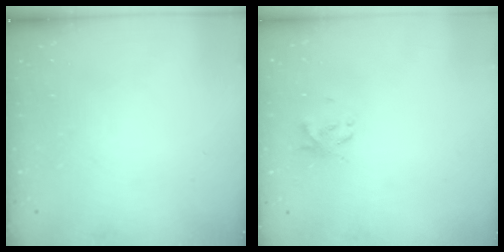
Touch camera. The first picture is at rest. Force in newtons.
{"total": 1.9, "press": 1.9, "slide": 0.3}